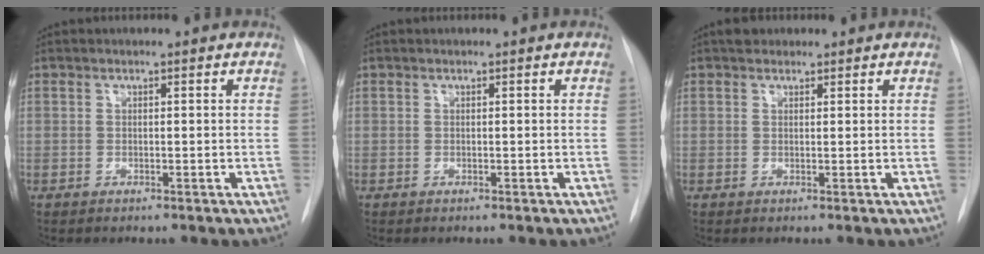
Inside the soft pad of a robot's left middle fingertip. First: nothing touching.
{"total": 0.0}
{"total": 0.8, "force": [0.7, 0.5, 0.0], "torque": [-0.002, 0.003, 0.009]}